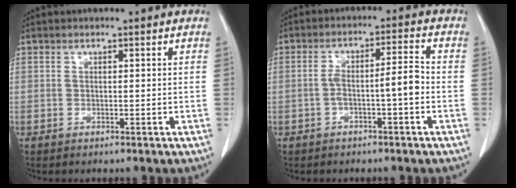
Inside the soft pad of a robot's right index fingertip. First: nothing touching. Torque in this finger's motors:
{"motor_torque": [0.61, -0.21, 0.40, 0.08]}